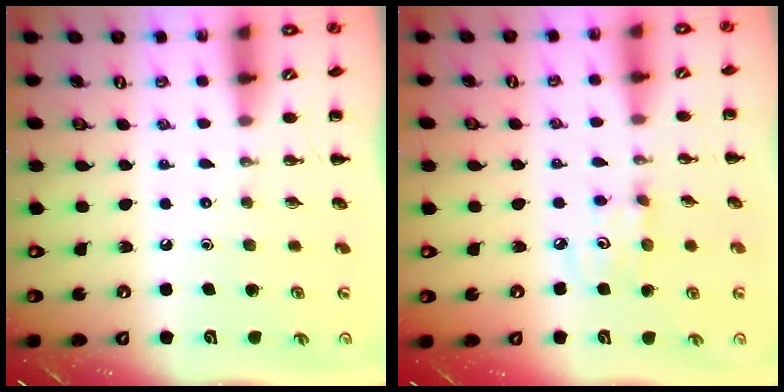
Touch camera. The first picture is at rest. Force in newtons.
{"total": 3.9, "press": 3.7, "slide": 1.0}